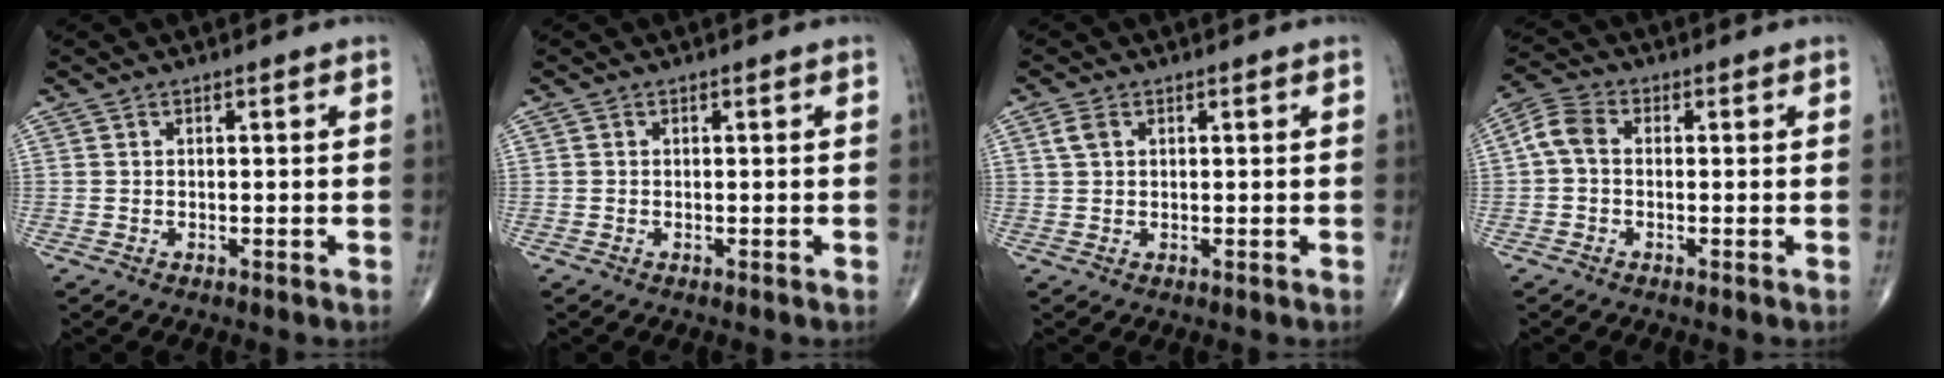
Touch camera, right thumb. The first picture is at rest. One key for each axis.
{"total": 0.0}
{"total": 2.3, "fx": 0.8, "fy": 1.5, "fz": 1.5, "tx": -0.034, "ty": 0.007, "tz": 0.019}
{"total": 5.0, "fx": 0.0, "fy": 3.5, "fz": 3.6, "tx": -0.072, "ty": 0.015, "tz": -0.010}